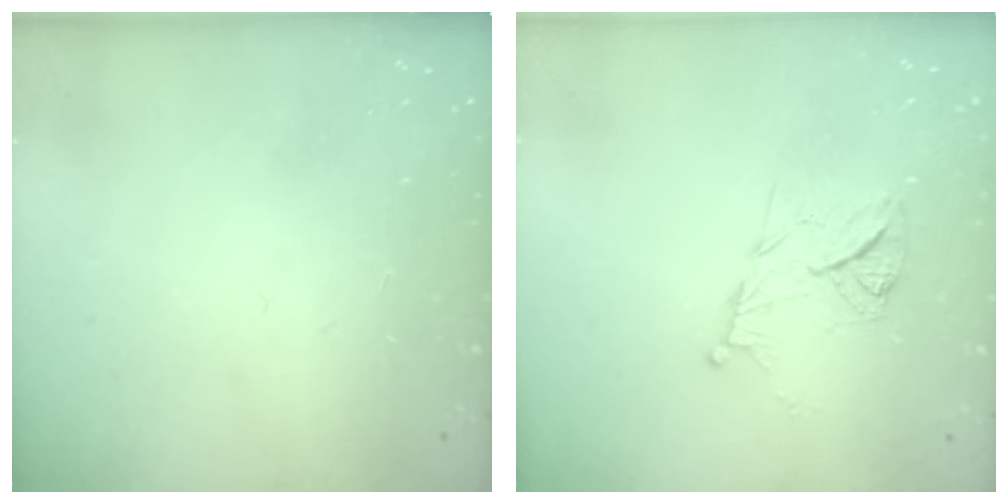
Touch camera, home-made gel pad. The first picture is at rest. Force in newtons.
{"total": 10.0, "press": 10.0, "slide": 1.0}